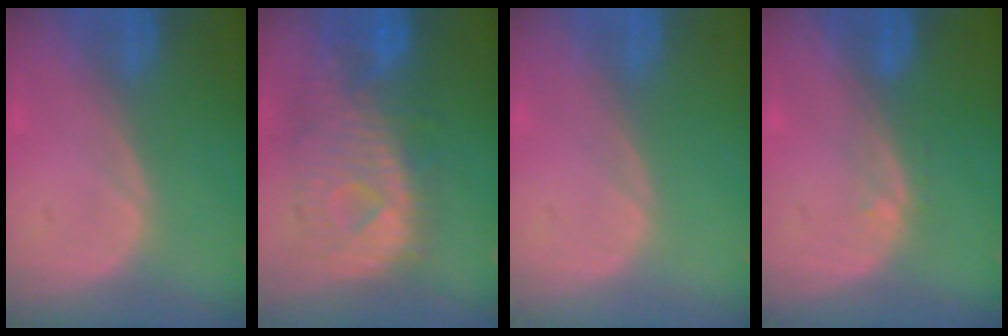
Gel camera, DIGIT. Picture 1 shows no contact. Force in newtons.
{"total": 10.9, "press": 9.6, "slide": 5.0}
{"total": 0.0}
{"total": 1.0, "press": 1.0, "slide": 0.2}